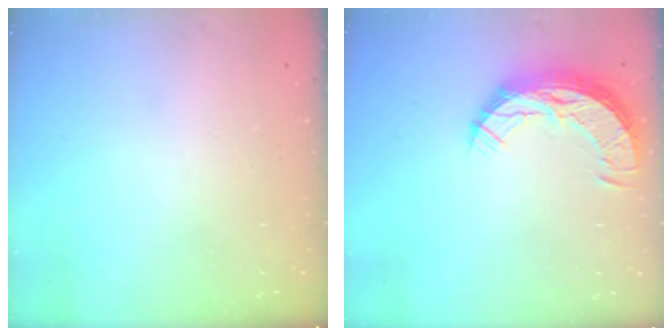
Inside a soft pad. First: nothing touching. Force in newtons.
{"total": 10.6, "press": 10.5, "slide": 0.8}